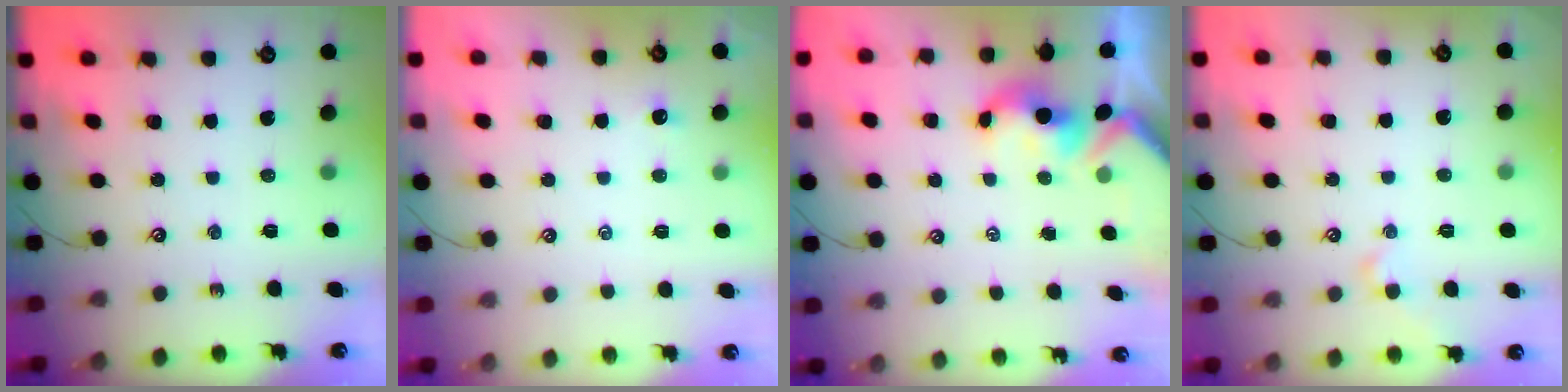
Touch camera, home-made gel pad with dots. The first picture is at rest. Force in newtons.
{"total": 2.1, "press": 2.1, "slide": 0.3}
{"total": 1.5, "press": 1.3, "slide": 0.7}
{"total": 0.8, "press": 0.7, "slide": 0.4}